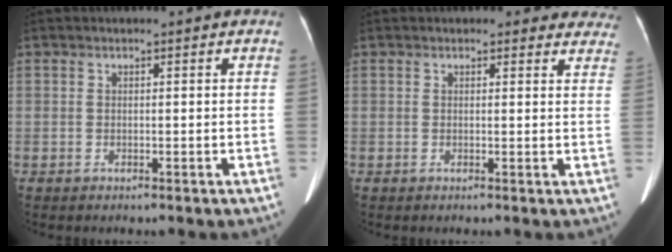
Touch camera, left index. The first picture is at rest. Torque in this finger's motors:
{"motor_torque": [0.30, -0.52, 0.03, 0.01]}